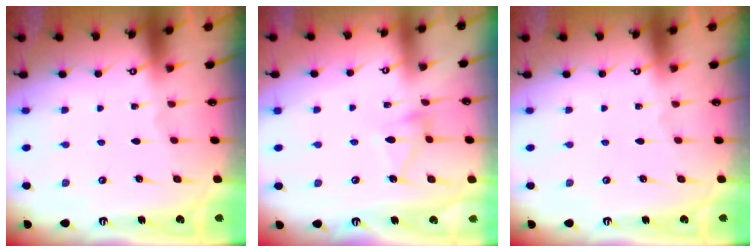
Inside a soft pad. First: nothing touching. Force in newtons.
{"total": 5.9, "press": 5.9, "slide": 0.6}
{"total": 0.0}